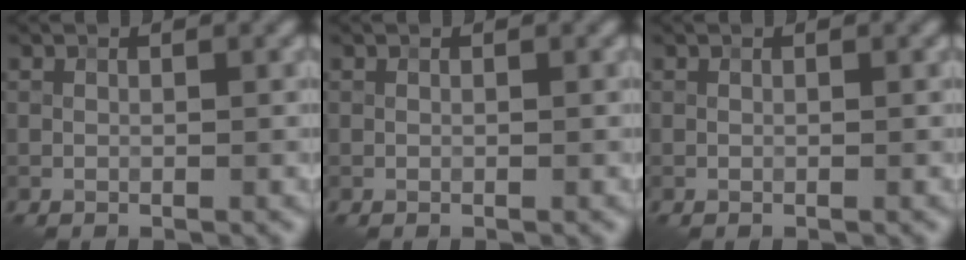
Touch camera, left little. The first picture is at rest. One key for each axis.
{"total": 0.0}
{"total": 0.0}